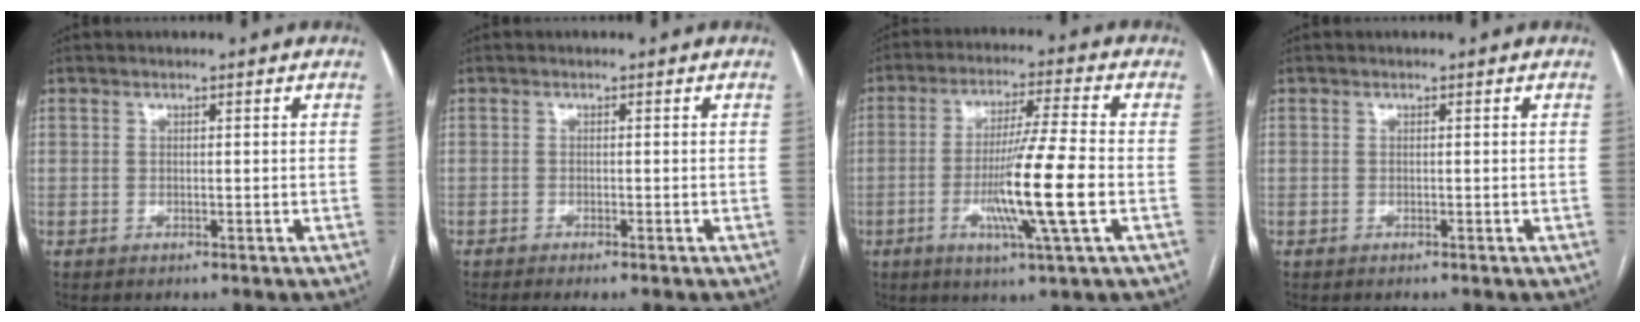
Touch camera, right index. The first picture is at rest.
{"total": 2.6, "force": [-2.1, -0.1, 1.6], "torque": [-0.019, -0.004, -0.030]}
{"total": 12.4, "force": [-3.0, -0.9, 12.0], "torque": [-0.224, -0.015, -0.059]}
{"total": 0.0}